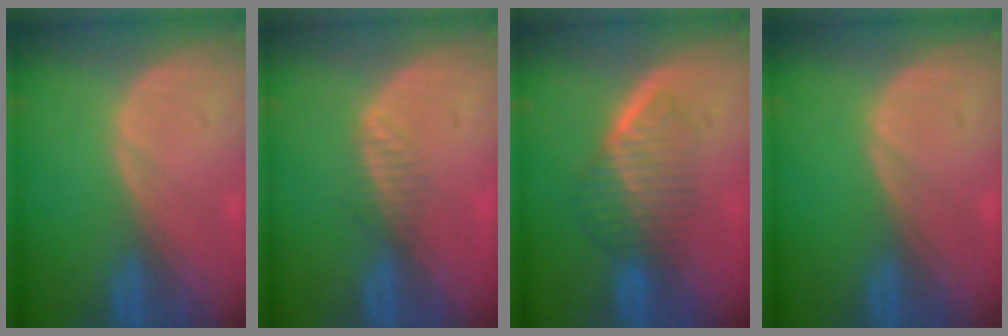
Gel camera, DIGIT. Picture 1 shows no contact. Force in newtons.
{"total": 2.0, "press": 1.8, "slide": 0.8}
{"total": 6.5, "press": 5.9, "slide": 2.9}
{"total": 0.0}